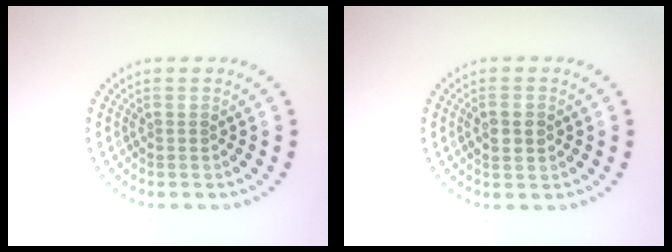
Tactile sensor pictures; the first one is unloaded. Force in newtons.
{"total": 2.1, "press": 2.1, "slide": 0.2}